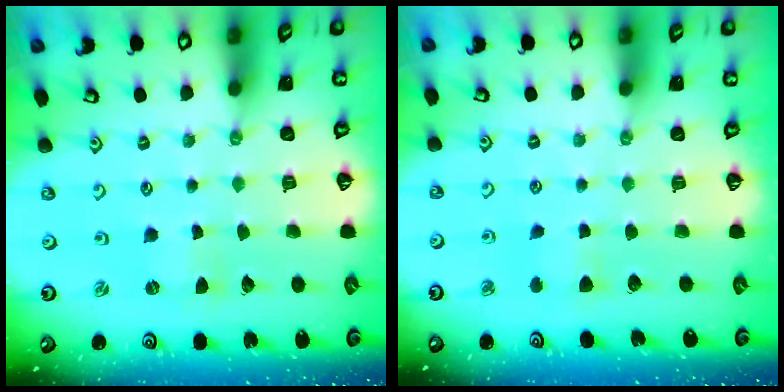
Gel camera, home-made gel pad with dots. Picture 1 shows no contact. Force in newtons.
{"total": 4.9, "press": 4.8, "slide": 1.1}